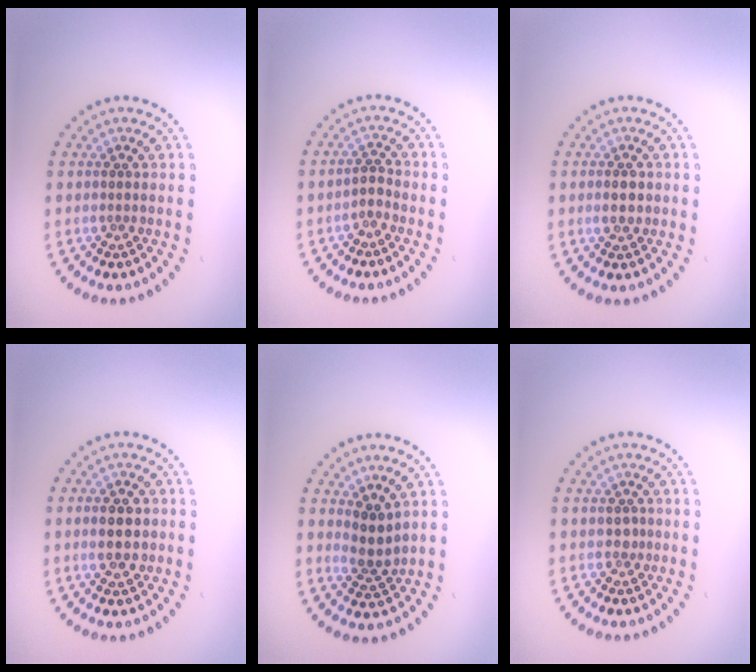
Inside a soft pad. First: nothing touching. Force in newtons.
{"total": 1.4, "press": 1.0, "slide": 1.0}
{"total": 1.6, "press": 1.6, "slide": 0.0}
{"total": 3.0, "press": 3.0, "slide": 0.1}
{"total": 2.5, "press": 2.0, "slide": 1.4}
{"total": 0.6, "press": 0.5, "slide": 0.4}